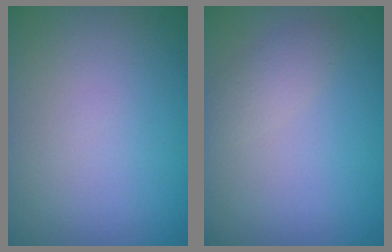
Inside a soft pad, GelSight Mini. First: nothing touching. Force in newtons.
{"total": 1.7, "press": 1.7, "slide": 0.1}